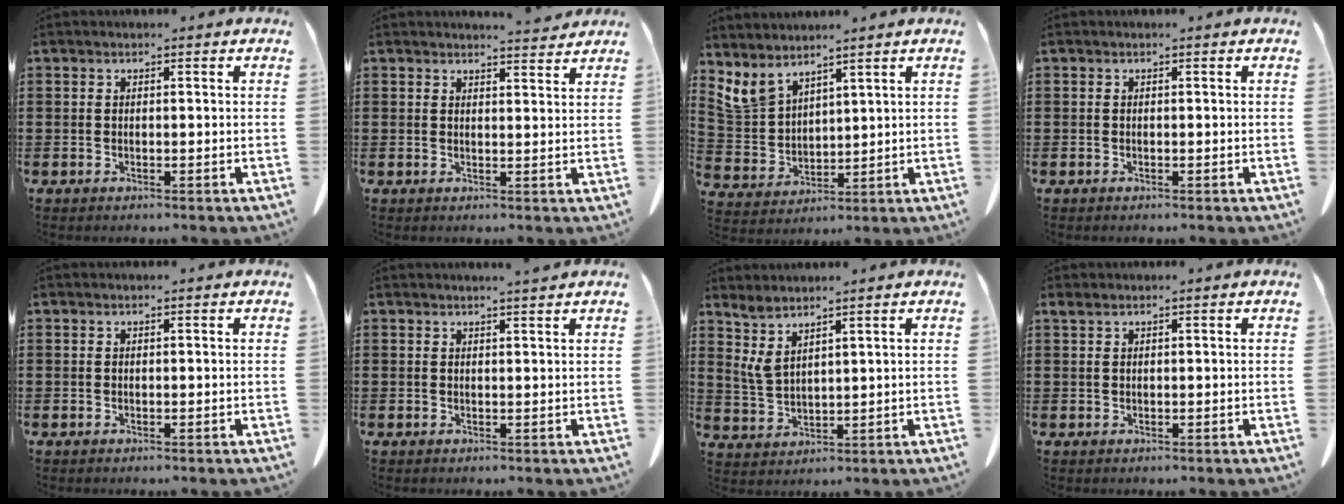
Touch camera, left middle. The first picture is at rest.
{"total": 2.9, "force": [2.9, 0.0, 0.5], "torque": [-0.009, -0.010, 0.052]}
{"total": 5.4, "force": [4.6, 2.3, 1.7], "torque": [-0.056, -0.014, 0.090]}
{"total": 0.0}
{"total": 0.0}
{"total": 1.4, "force": [1.3, -0.3, 0.3], "torque": [-0.007, -0.004, 0.025]}
{"total": 3.9, "force": [2.7, 1.0, 2.6], "torque": [-0.075, -0.013, 0.047]}
{"total": 0.9, "force": [0.6, 0.3, 0.6], "torque": [-0.016, 0.001, 0.011]}